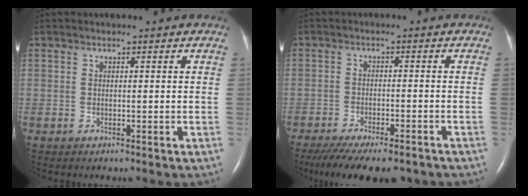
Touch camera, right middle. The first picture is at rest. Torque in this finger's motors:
{"motor_torque": [1.09, -1.05, 0.20, 0.10]}